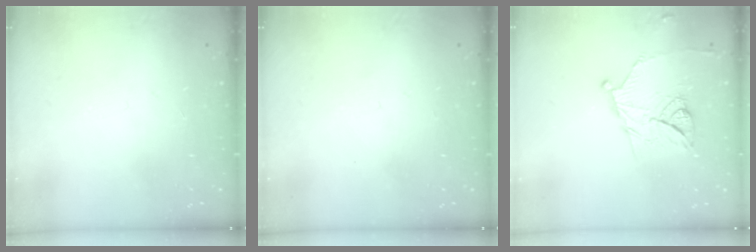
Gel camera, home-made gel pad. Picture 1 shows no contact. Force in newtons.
{"total": 0.0}
{"total": 13.2, "press": 13.2, "slide": 0.3}